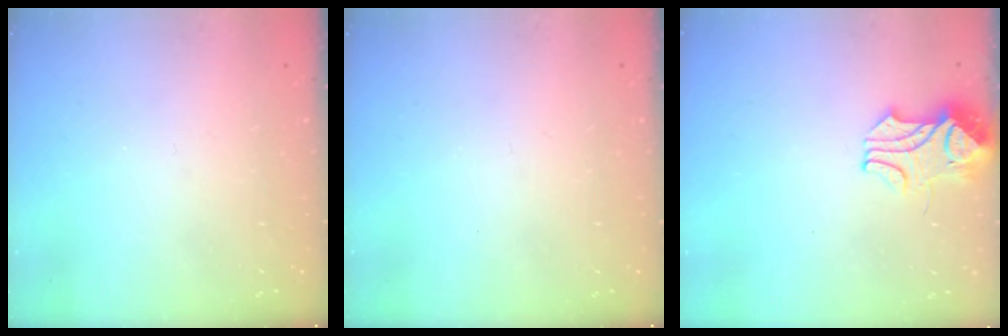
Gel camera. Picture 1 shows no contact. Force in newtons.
{"total": 0.0}
{"total": 2.4, "press": 2.3, "slide": 0.9}